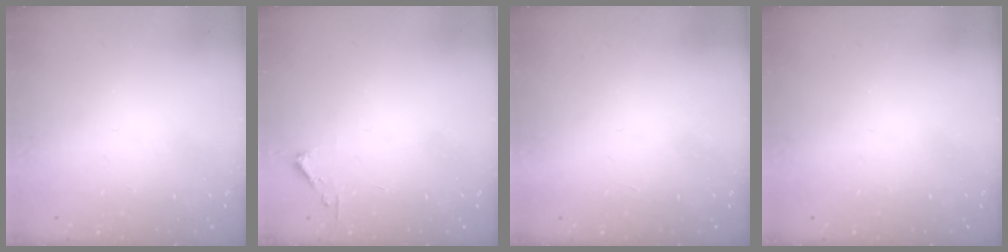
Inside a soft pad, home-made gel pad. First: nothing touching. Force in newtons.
{"total": 2.4, "press": 2.4, "slide": 0.3}
{"total": 1.6, "press": 1.6, "slide": 0.1}
{"total": 0.0}